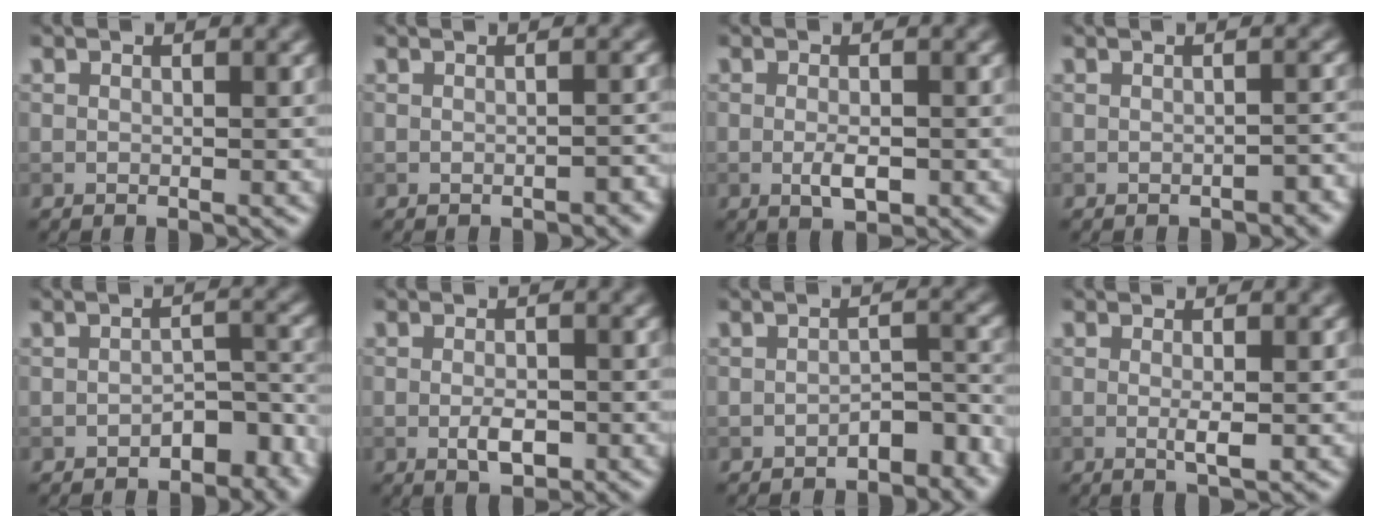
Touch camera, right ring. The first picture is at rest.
{"total": 1.0, "force": [-0.7, 0.3, 0.7], "torque": [-0.011, 0.001, -0.007]}
{"total": 2.1, "force": [-0.5, 0.8, 1.8], "torque": [-0.036, -0.004, -0.008]}
{"total": 1.4, "force": [-0.8, 0.5, 0.9], "torque": [-0.015, 0.002, -0.011]}
{"total": 4.1, "force": [-2.3, 2.3, 2.5], "torque": [-0.027, 0.003, -0.034]}
{"total": 2.3, "force": [-0.6, 1.1, 1.9], "torque": [-0.036, -0.003, -0.010]}
{"total": 3.1, "force": [-2.1, 1.5, 1.7], "torque": [-0.022, 0.008, -0.031]}
{"total": 1.6, "force": [-0.1, 0.2, 1.6], "torque": [-0.029, -0.004, -0.003]}